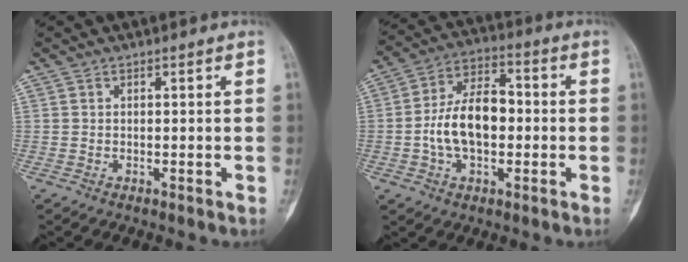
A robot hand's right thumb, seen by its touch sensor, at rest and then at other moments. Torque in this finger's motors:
{"motor_torque": [1.66, 1.82, 1.27, -0.02, 0.11]}